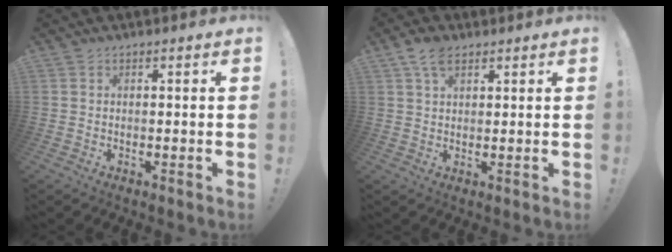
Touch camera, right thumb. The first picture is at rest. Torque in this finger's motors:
{"motor_torque": [-0.24, 0.61, 0.31, 0.35, 0.03]}